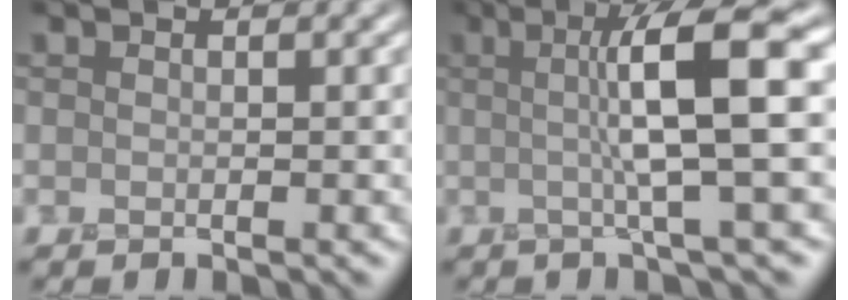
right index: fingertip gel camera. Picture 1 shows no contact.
{"total": 8.2, "force": [1.0, 1.1, 8.0], "torque": [-0.116, 0.015, 0.012]}